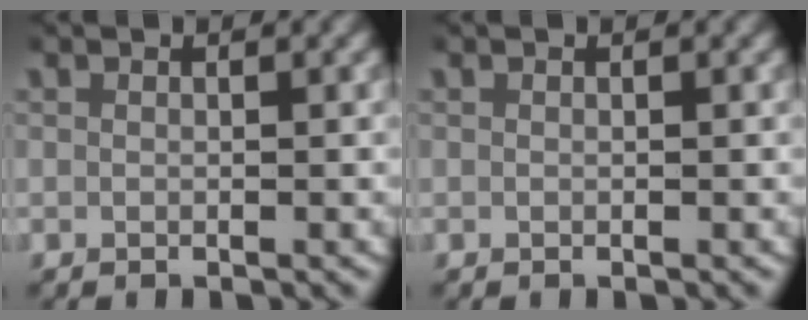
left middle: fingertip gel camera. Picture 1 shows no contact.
{"total": 0.0}